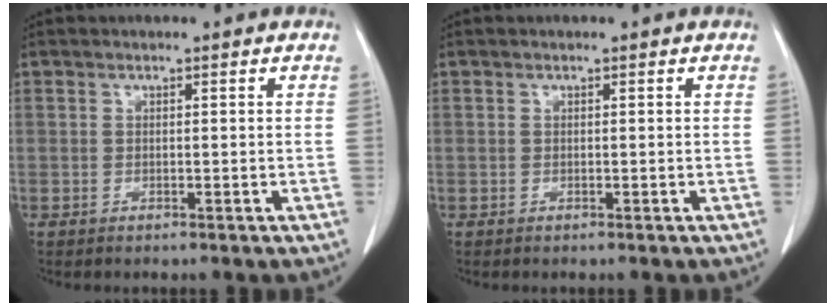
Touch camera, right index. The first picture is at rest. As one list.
[{"total": 0.0}]